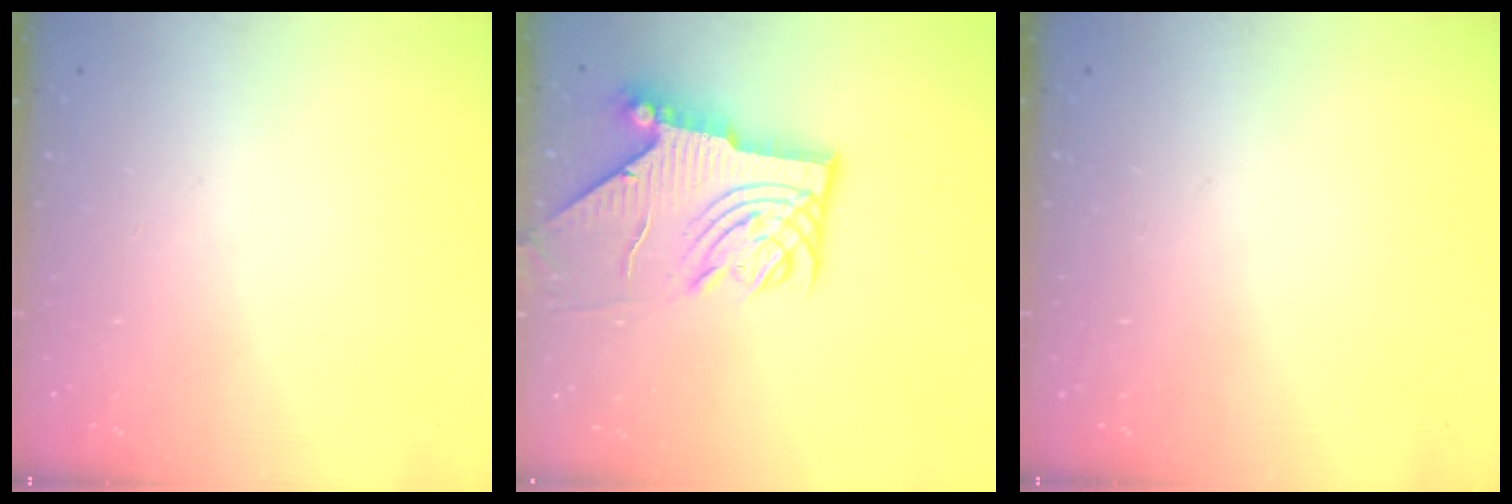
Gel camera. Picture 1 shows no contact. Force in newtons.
{"total": 10.2, "press": 10.1, "slide": 1.1}
{"total": 0.0}